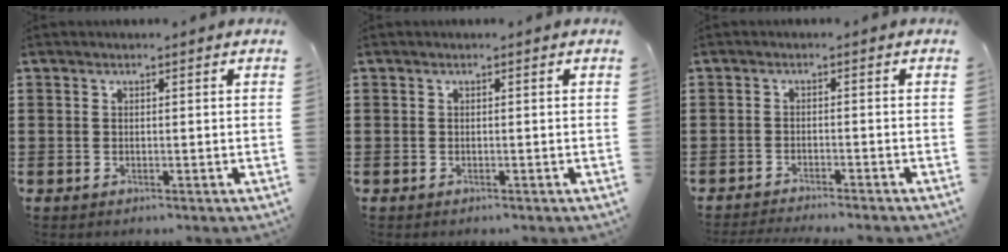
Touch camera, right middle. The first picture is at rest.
{"total": 0.0}
{"total": 2.2, "force": [-2.2, 0.0, 0.1], "torque": [-0.003, 0.000, -0.045]}